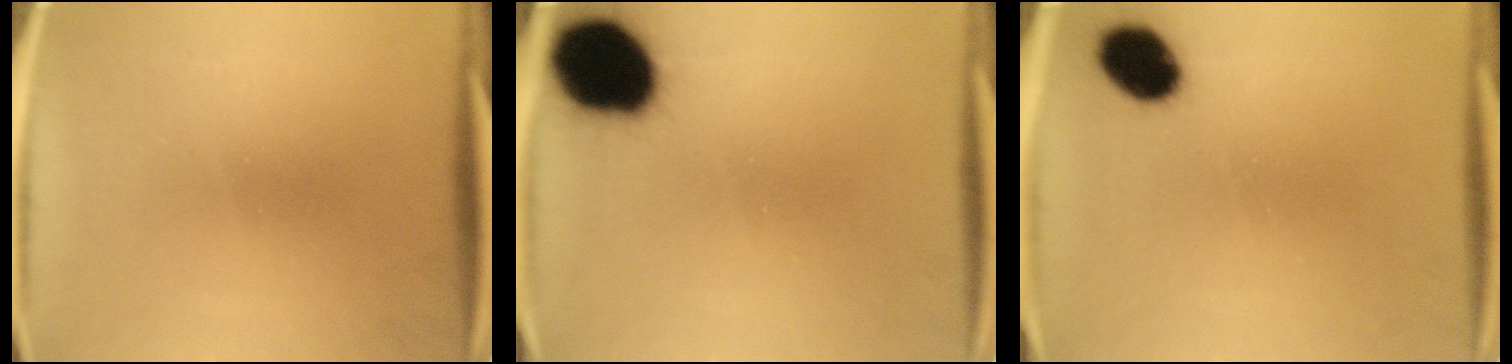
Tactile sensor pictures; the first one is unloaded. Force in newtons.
{"total": 19.0}
{"total": 8.7}